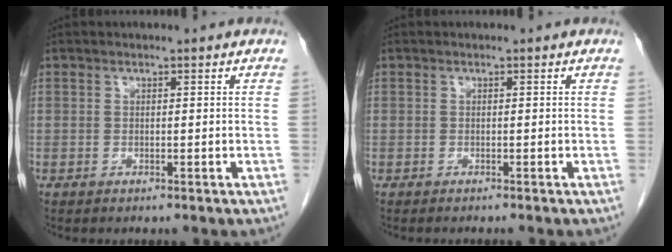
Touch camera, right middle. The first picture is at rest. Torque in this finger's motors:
{"motor_torque": [0.46, -0.40, -0.05, 0.00]}